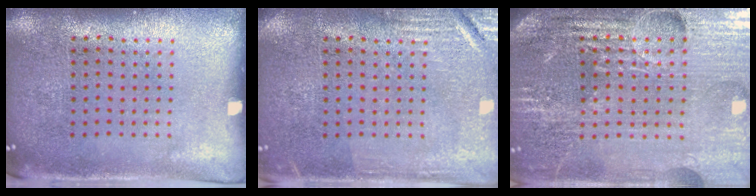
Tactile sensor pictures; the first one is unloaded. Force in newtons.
{"total": 2.9, "press": 2.9, "slide": 0.3}
{"total": 5.6, "press": 5.1, "slide": 2.4}